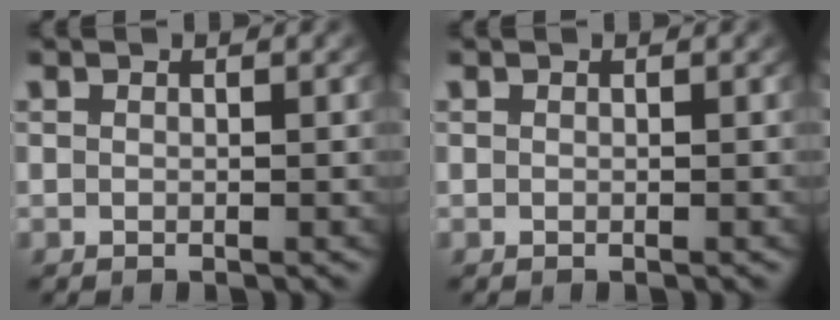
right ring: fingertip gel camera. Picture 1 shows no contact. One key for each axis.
{"total": 0.0}